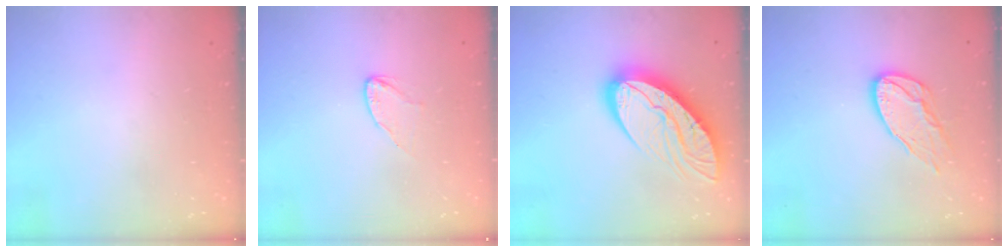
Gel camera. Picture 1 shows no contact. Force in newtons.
{"total": 3.8, "press": 3.7, "slide": 0.4}
{"total": 16.2, "press": 16.2, "slide": 1.4}
{"total": 11.3, "press": 11.3, "slide": 0.9}